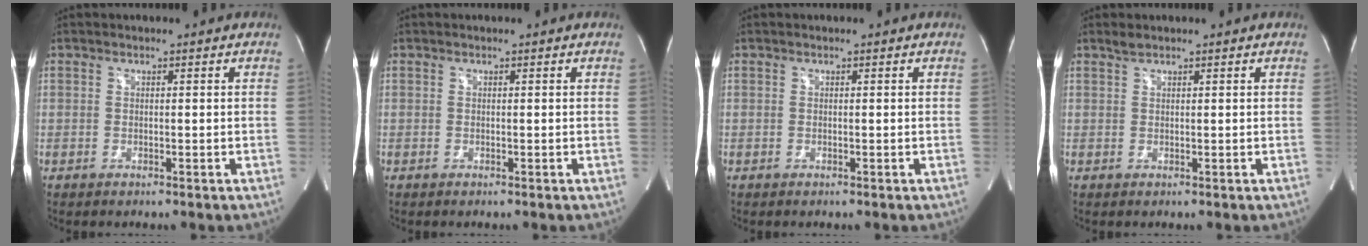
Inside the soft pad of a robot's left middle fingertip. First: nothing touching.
{"total": 0.0}
{"total": 0.0}
{"total": 0.9, "force": [0.9, 0.0, 0.3], "torque": [-0.012, 0.004, 0.022]}